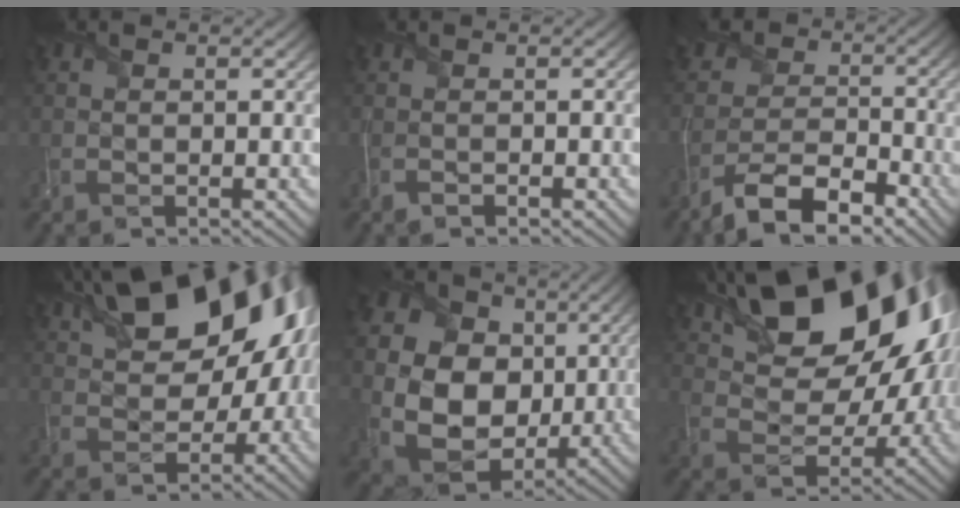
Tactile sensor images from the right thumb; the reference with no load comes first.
{"total": 1.2, "force": [-0.9, 0.3, 0.8], "torque": [-0.023, -0.003, -0.017]}
{"total": 8.9, "force": [-6.0, 4.5, 4.8], "torque": [-0.077, -0.007, -0.119]}
{"total": 17.7, "force": [6.6, 10.2, 12.9], "torque": [-0.190, 0.029, 0.104]}
{"total": 18.7, "force": [1.8, 15.4, 10.4], "torque": [-0.253, -0.005, 0.049]}
{"total": 18.9, "force": [8.5, 10.6, 13.2], "torque": [-0.211, 0.025, 0.138]}